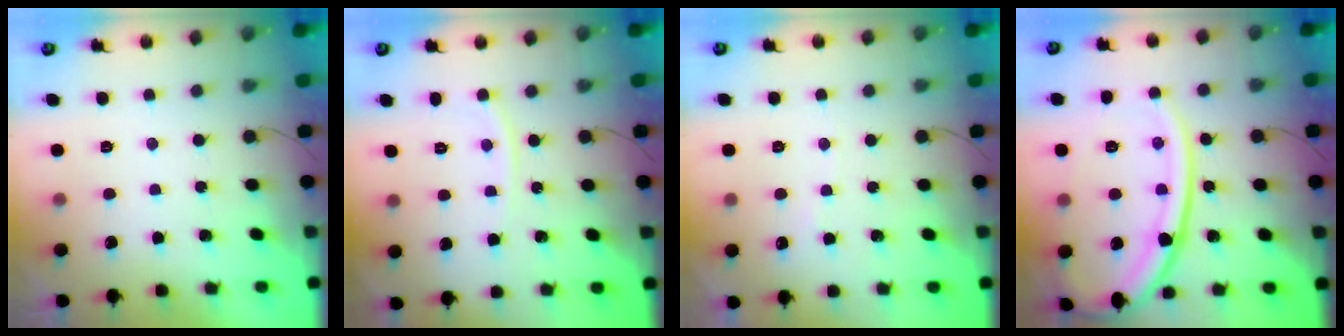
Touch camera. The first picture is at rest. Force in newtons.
{"total": 4.1, "press": 4.0, "slide": 0.6}
{"total": 2.9, "press": 2.9, "slide": 0.5}
{"total": 19.2, "press": 19.0, "slide": 2.2}